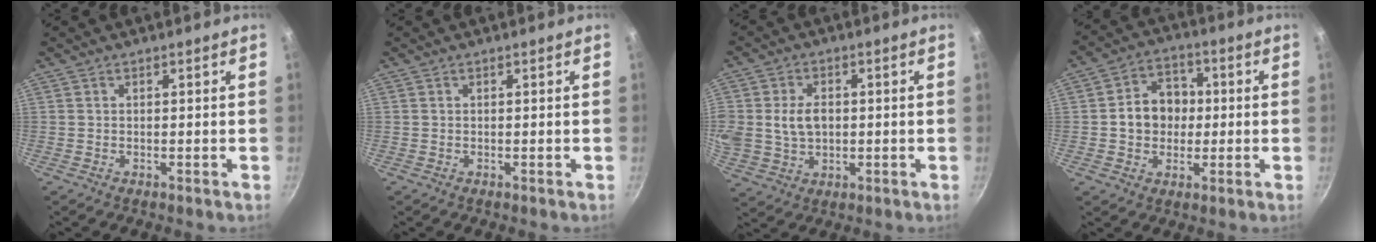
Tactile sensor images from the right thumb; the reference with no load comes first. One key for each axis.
{"total": 0.0}
{"total": 12.4, "fx": 1.0, "fy": 9.8, "fz": 7.5, "tx": -0.158, "ty": 0.018, "tz": 0.024}
{"total": 9.6, "fx": 0.1, "fy": 7.9, "fz": 5.3, "tx": -0.052, "ty": 0.016, "tz": -0.009}